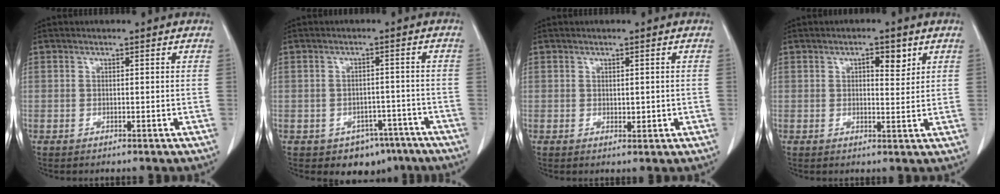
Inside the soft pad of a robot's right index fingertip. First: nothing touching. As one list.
[{"total": 6.4, "force": [-4.3, 4.4, 1.7], "torque": [-0.004, 0.014, -0.052]}, {"total": 1.6, "force": [0.0, 0.9, 1.3], "torque": [-0.015, -0.003, 0.005]}, {"total": 3.6, "force": [1.8, 1.4, 2.8], "torque": [-0.038, -0.001, 0.024]}]